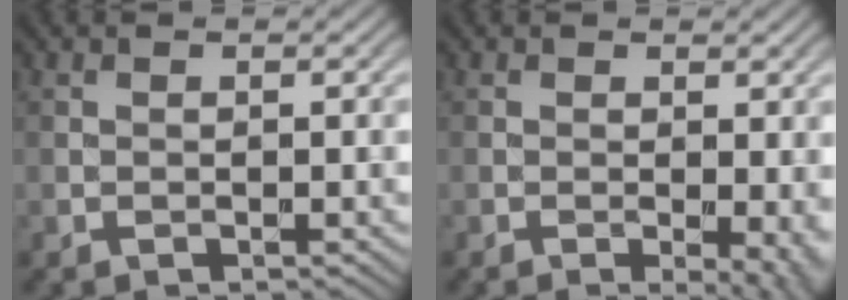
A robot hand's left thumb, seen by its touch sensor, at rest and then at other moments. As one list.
[{"total": 3.9, "force": [-0.6, 0.9, 3.7], "torque": [-0.049, -0.008, -0.008]}]